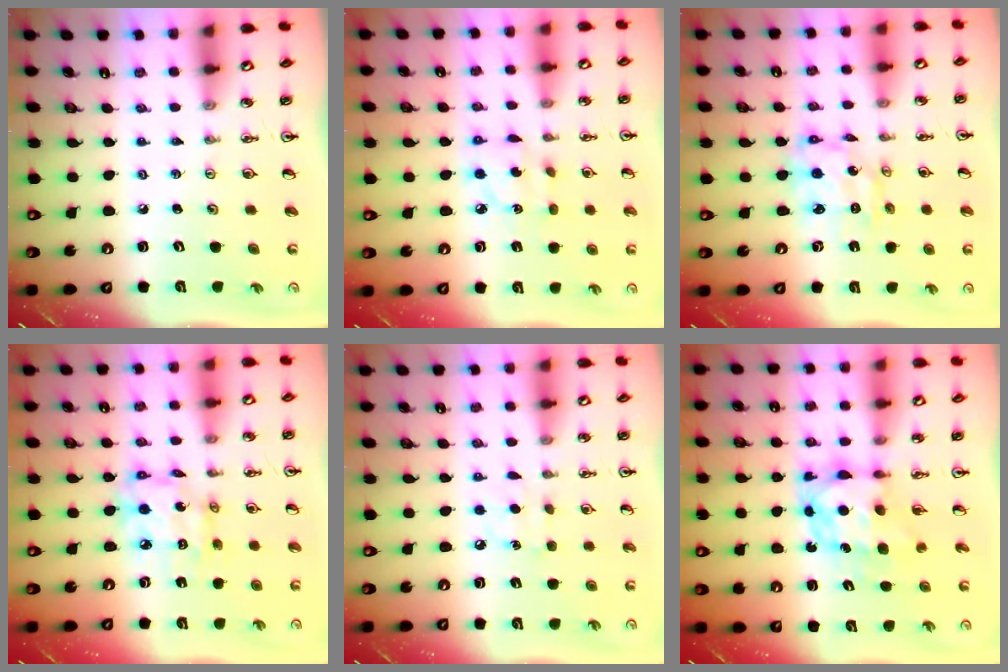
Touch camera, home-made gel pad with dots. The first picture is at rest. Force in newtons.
{"total": 6.8, "press": 6.8, "slide": 0.1}
{"total": 8.1, "press": 8.1, "slide": 0.8}
{"total": 10.1, "press": 10.0, "slide": 0.9}
{"total": 7.5, "press": 7.5, "slide": 0.8}
{"total": 7.5, "press": 7.5, "slide": 0.7}